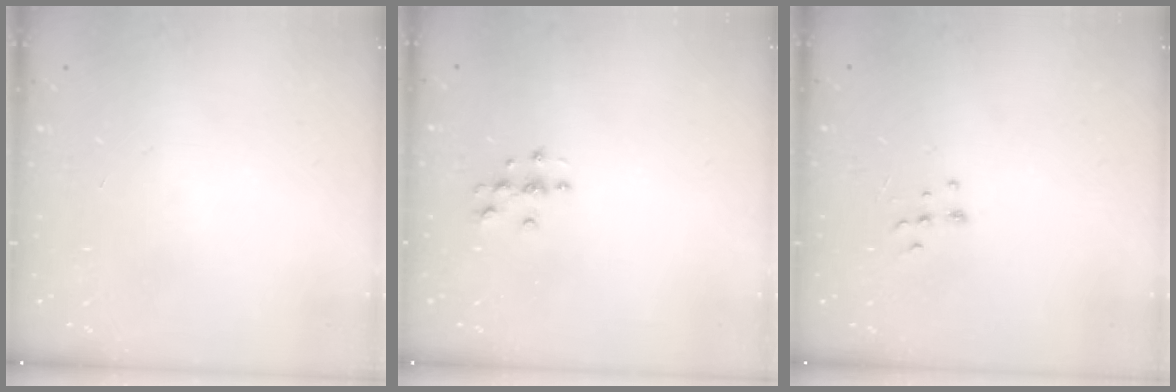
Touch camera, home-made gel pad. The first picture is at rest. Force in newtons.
{"total": 3.7, "press": 3.7, "slide": 0.5}
{"total": 6.7, "press": 6.7, "slide": 0.6}